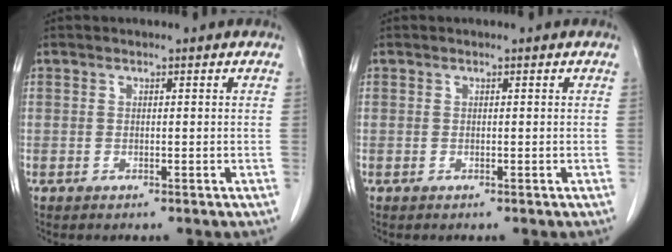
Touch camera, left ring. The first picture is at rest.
{"total": 0.0}